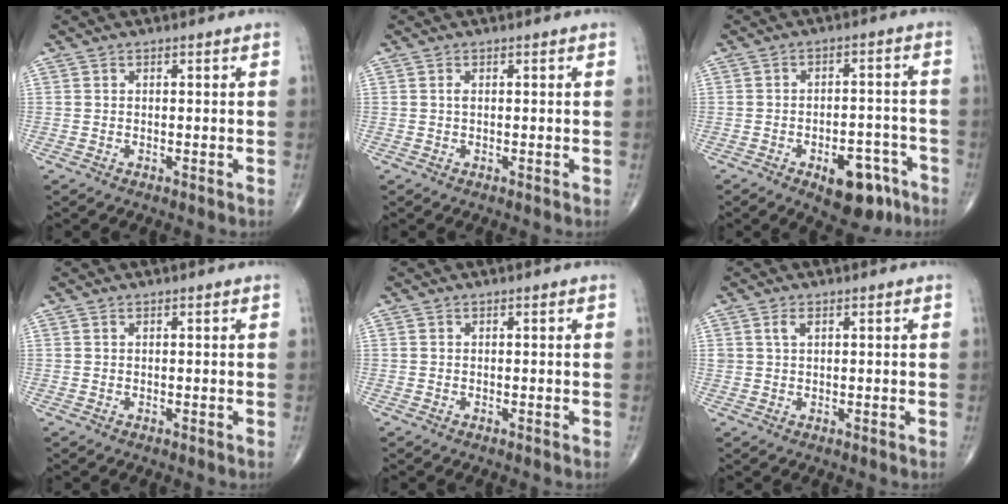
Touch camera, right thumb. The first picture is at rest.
{"total": 0.7, "force": [0.1, 0.3, 0.6], "torque": [-0.012, 0.003, 0.001]}
{"total": 10.5, "force": [-5.6, 5.3, 7.1], "torque": [-0.066, 0.035, -0.071]}
{"total": 0.0}
{"total": 0.0}
{"total": 1.7, "force": [0.8, 0.9, 1.2], "torque": [-0.025, 0.002, 0.018]}